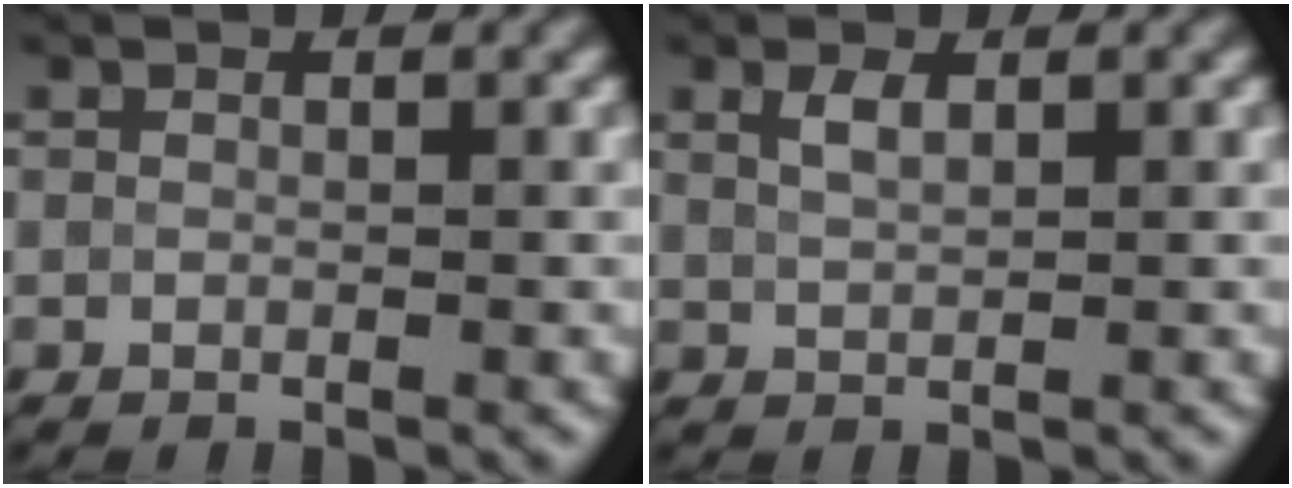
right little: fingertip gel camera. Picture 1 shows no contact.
{"total": 1.7, "force": [0.9, 0.6, 1.2], "torque": [-0.027, 0.002, 0.021]}